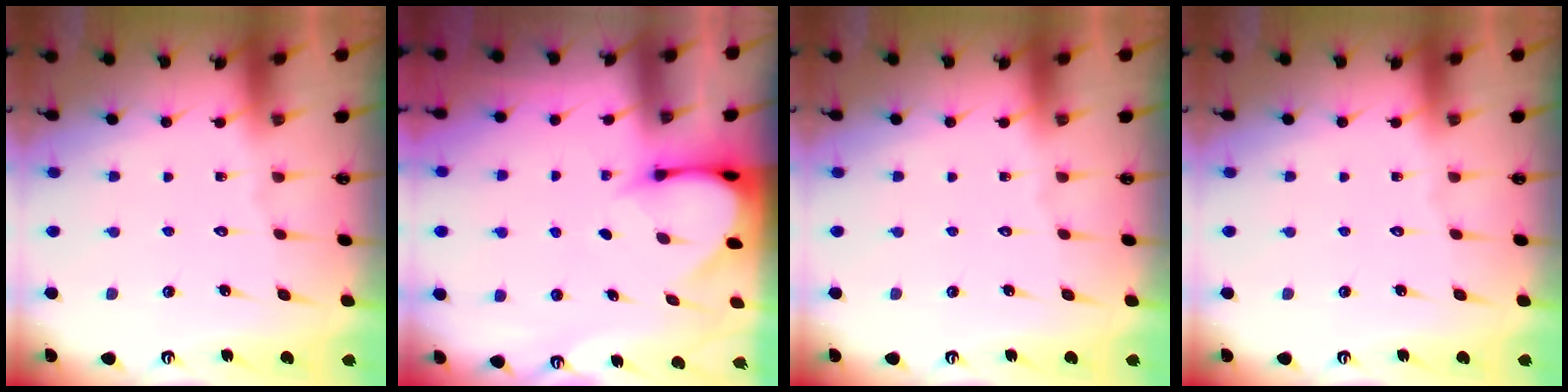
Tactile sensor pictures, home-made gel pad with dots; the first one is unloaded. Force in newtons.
{"total": 3.5, "press": 3.5, "slide": 0.2}
{"total": 0.0}
{"total": 0.0}